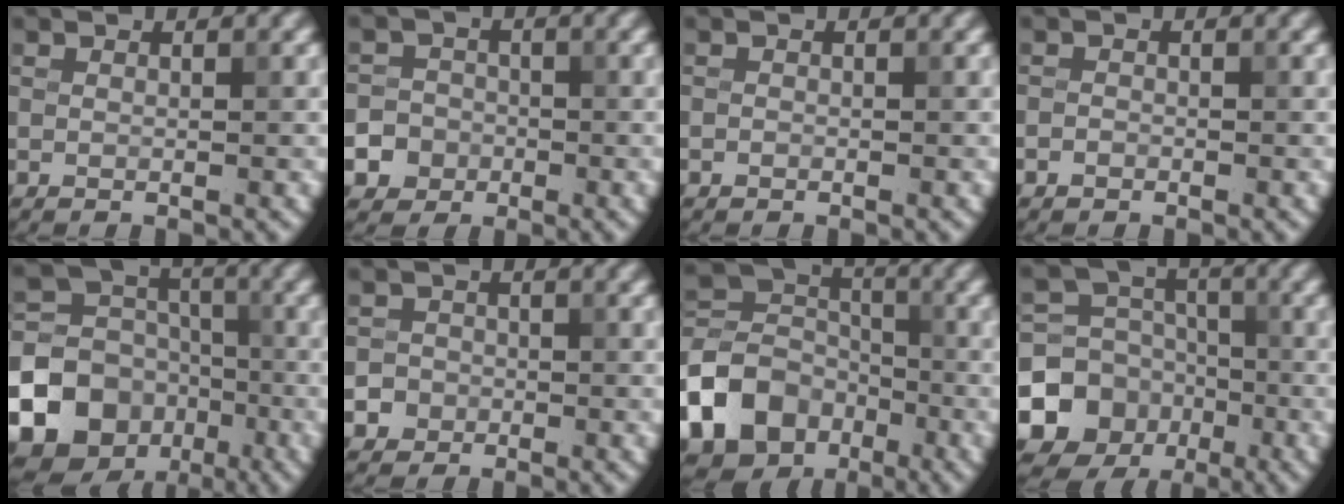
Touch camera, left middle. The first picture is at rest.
{"total": 5.0, "force": [-2.4, 4.3, 0.7], "torque": [0.009, -0.007, -0.057]}
{"total": 0.5, "force": [-0.3, 0.4, 0.1], "torque": [0.002, -0.003, -0.007]}
{"total": 0.8, "force": [-0.6, 0.6, 0.2], "torque": [0.001, -0.001, -0.012]}
{"total": 18.2, "force": [-7.6, 15.7, 5.0], "torque": [-0.129, -0.047, -0.138]}
{"total": 2.8, "force": [-1.3, 2.5, 0.3], "torque": [0.019, 0.000, -0.028]}
{"total": 10.7, "force": [-5.1, 8.3, 4.6], "torque": [-0.117, 0.004, -0.104]}
{"total": 9.9, "force": [-3.8, 8.7, 2.6], "torque": [-0.050, -0.021, -0.088]}